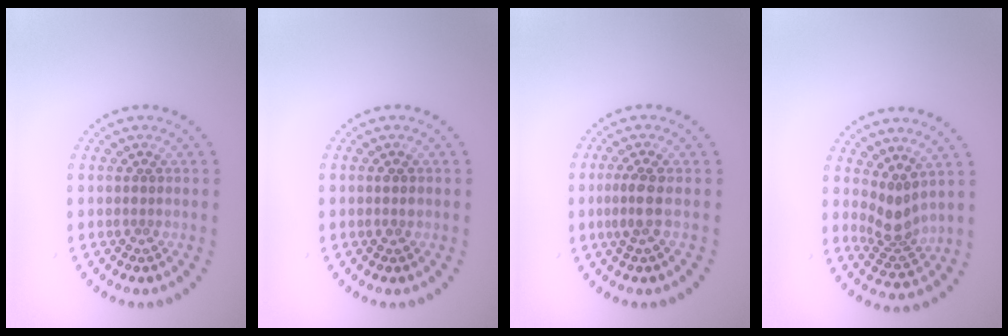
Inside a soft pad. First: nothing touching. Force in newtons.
{"total": 0.9, "press": 0.9, "slide": 0.1}
{"total": 2.0, "press": 1.8, "slide": 1.0}
{"total": 2.9, "press": 2.1, "slide": 2.0}